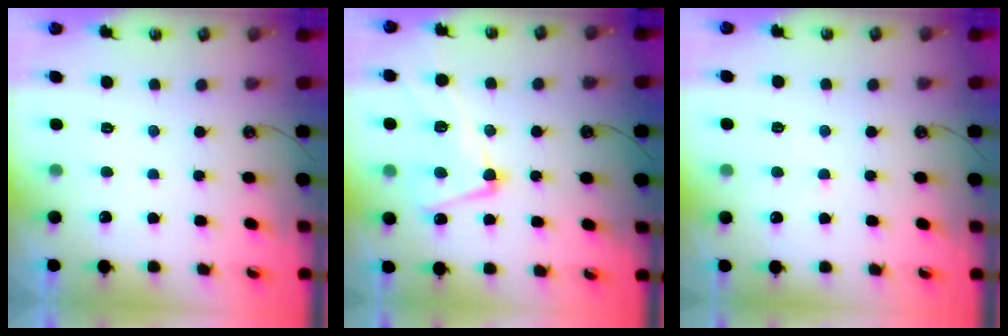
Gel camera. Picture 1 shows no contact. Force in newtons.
{"total": 5.5, "press": 5.2, "slide": 1.5}
{"total": 0.5, "press": 0.5, "slide": 0.2}